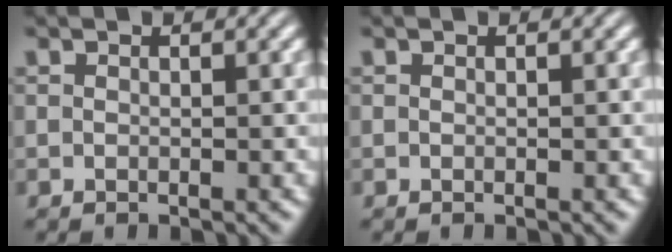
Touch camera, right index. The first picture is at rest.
{"total": 0.0}